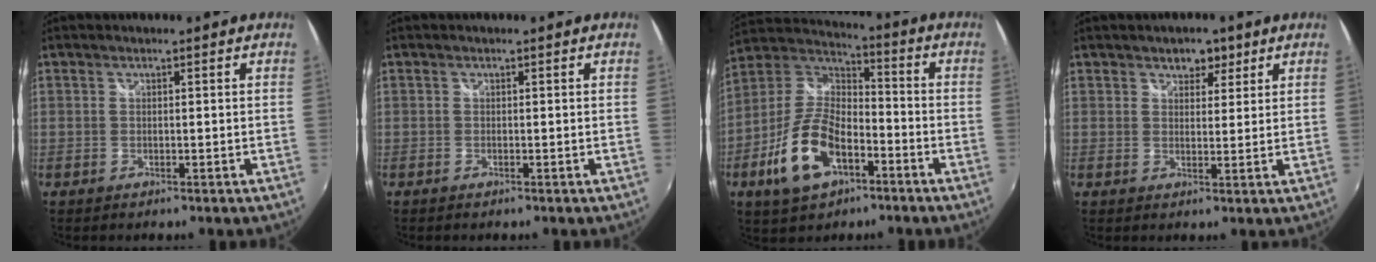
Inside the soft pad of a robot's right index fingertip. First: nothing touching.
{"total": 0.0}
{"total": 15.8, "force": [-6.6, 8.5, 11.5], "torque": [-0.247, 0.003, -0.117]}
{"total": 3.6, "force": [2.2, 2.5, 1.3], "torque": [-0.008, 0.003, 0.033]}